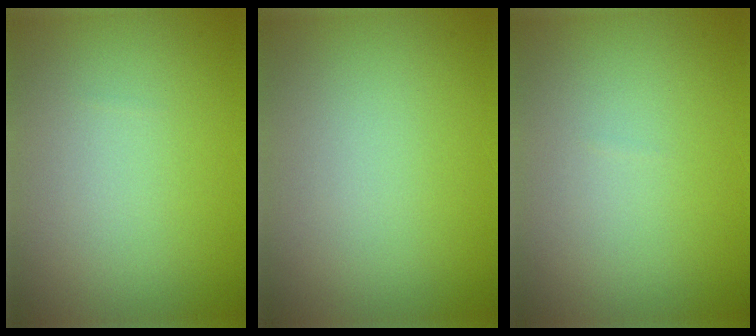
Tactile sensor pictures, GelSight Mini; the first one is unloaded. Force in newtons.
{"total": 0.0}
{"total": 0.0}